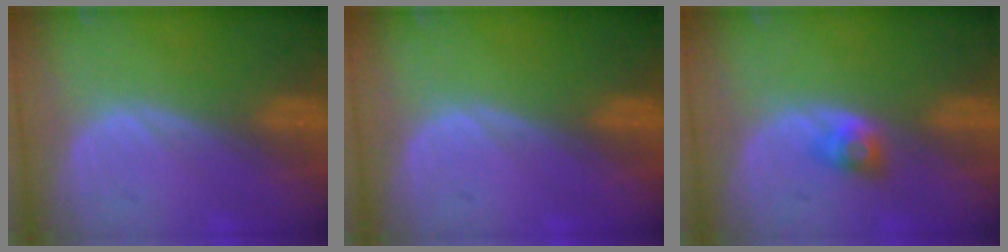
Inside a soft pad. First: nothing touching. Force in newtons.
{"total": 0.0}
{"total": 2.7, "press": 2.4, "slide": 1.3}